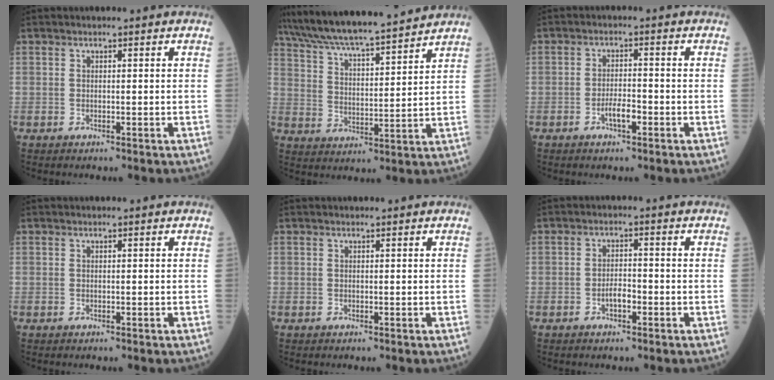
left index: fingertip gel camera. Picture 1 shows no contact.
{"total": 17.9, "force": [16.2, 0.7, 7.5], "torque": [-0.137, 0.013, 0.259]}
{"total": 2.9, "force": [-1.6, 0.7, 2.3], "torque": [-0.039, -0.004, -0.033]}
{"total": 0.0}
{"total": 0.0}
{"total": 2.4, "force": [-1.3, 0.9, 1.8], "torque": [-0.028, -0.001, -0.028]}